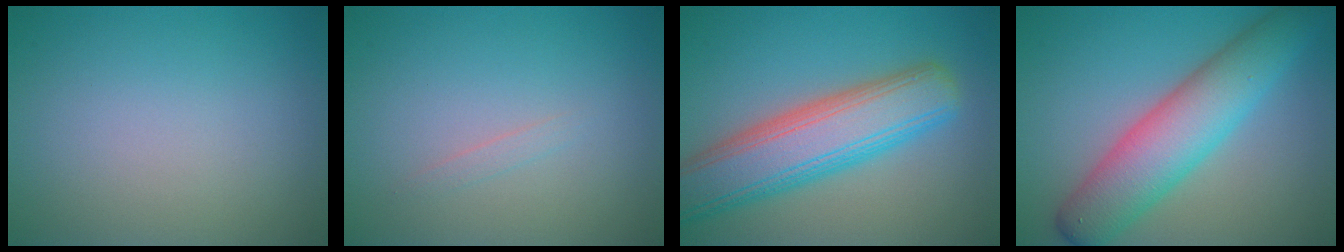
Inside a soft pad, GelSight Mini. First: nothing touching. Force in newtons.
{"total": 0.6, "press": 0.6, "slide": 0.0}
{"total": 8.6, "press": 8.6, "slide": 0.4}
{"total": 7.5, "press": 7.5, "slide": 0.2}